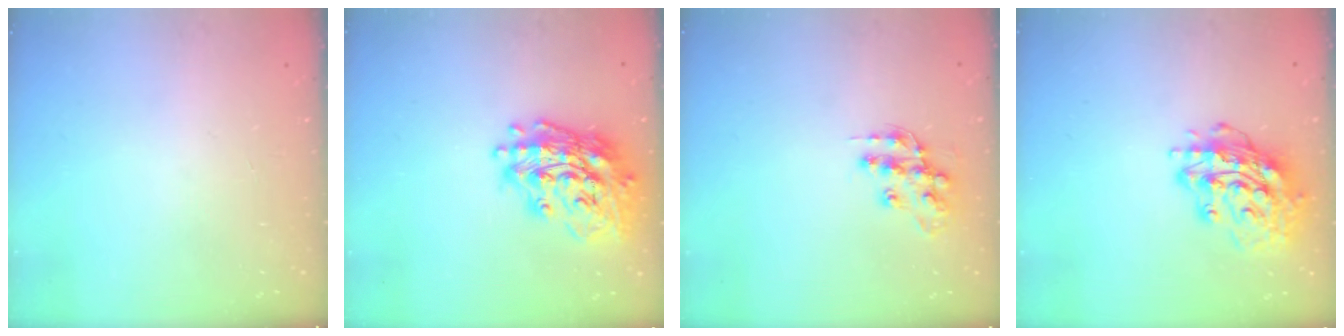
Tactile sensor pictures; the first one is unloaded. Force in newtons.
{"total": 19.7, "press": 19.5, "slide": 2.7}
{"total": 13.0, "press": 13.0, "slide": 1.0}
{"total": 15.5, "press": 15.5, "slide": 1.5}